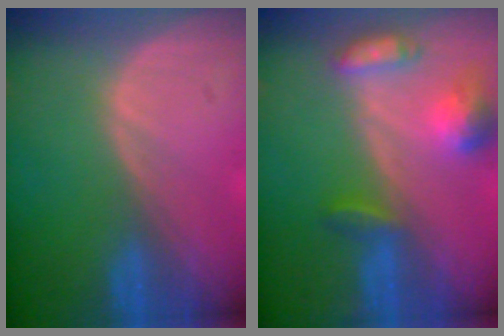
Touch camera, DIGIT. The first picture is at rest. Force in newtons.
{"total": 6.2, "press": 6.2, "slide": 0.4}